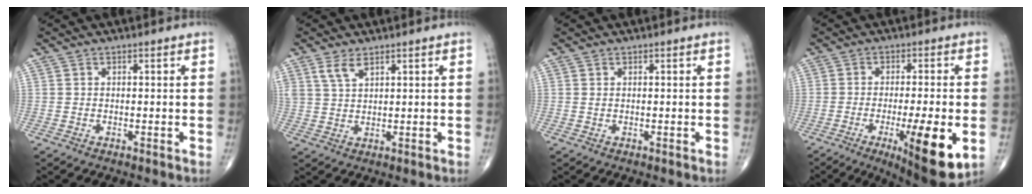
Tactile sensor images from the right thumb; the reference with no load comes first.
{"total": 3.5, "force": [2.3, 1.4, 2.2], "torque": [-0.045, -0.007, 0.053]}
{"total": 0.0}
{"total": 14.2, "force": [-4.3, 3.0, 13.1], "torque": [-0.188, -0.014, -0.057]}